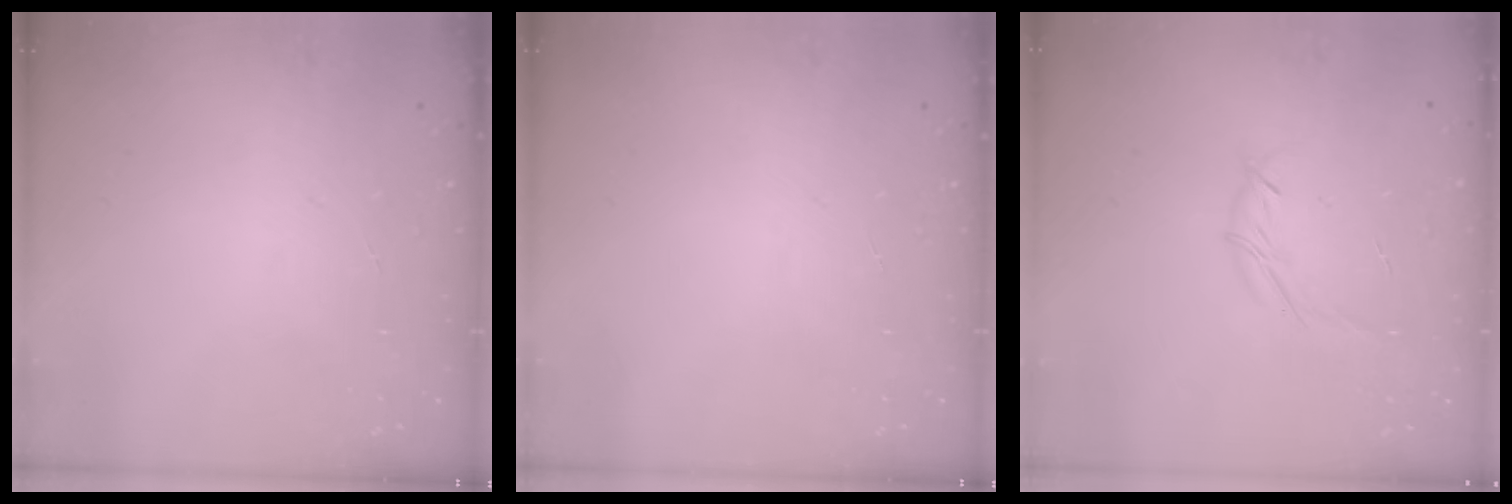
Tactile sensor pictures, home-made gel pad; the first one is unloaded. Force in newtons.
{"total": 0.0}
{"total": 3.9, "press": 3.8, "slide": 0.8}